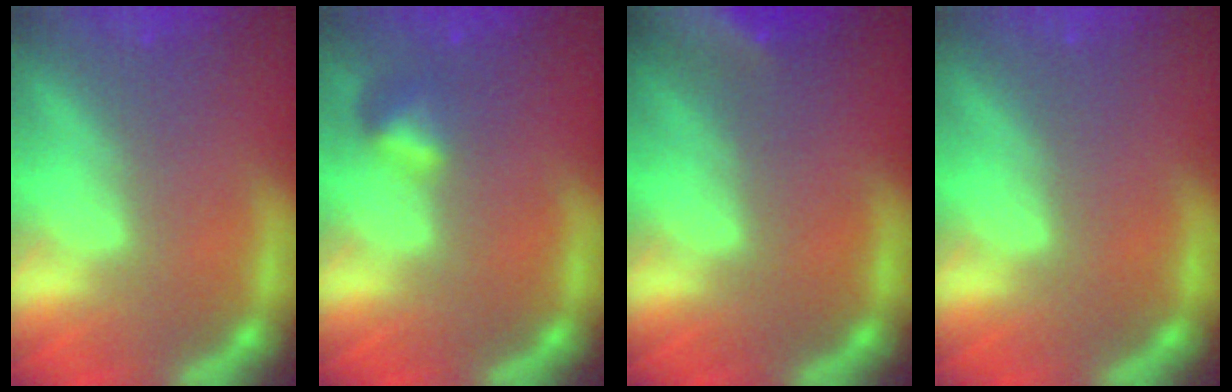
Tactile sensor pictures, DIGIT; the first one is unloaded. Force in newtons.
{"total": 1.9}
{"total": 10.0}
{"total": 0.0}